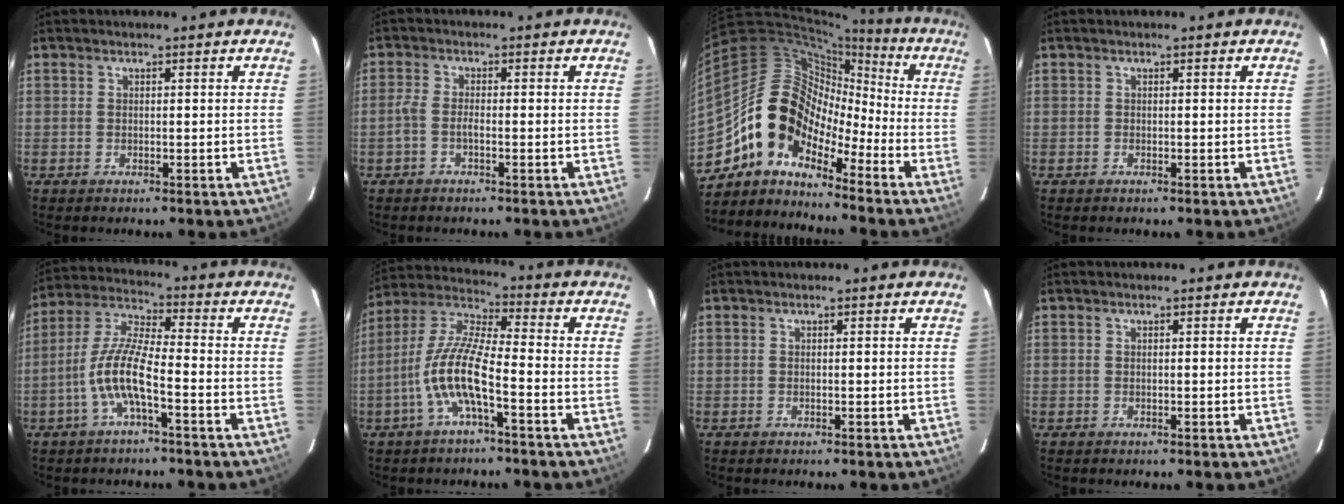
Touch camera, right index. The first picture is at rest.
{"total": 2.2, "force": [-1.2, 0.5, 1.8], "torque": [-0.046, 0.004, -0.028]}
{"total": 11.3, "force": [-7.3, 7.2, 4.9], "torque": [-0.080, 0.035, -0.162]}
{"total": 0.0}
{"total": 9.3, "force": [-3.7, 1.6, 8.4], "torque": [-0.187, 0.006, -0.073]}
{"total": 10.9, "force": [-4.2, 2.1, 9.8], "torque": [-0.212, 0.004, -0.086]}
{"total": 0.0}
{"total": 0.0}